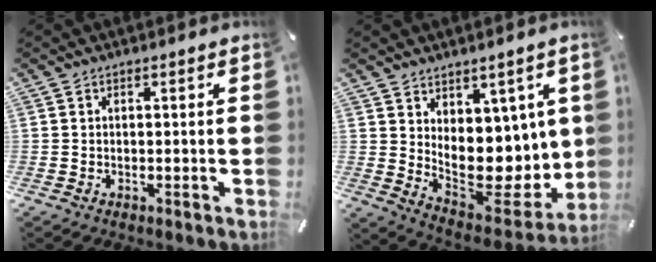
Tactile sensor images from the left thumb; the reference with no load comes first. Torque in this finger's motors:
{"motor_torque": [0.62, 0.66, 0.17, -0.25, 0.26]}